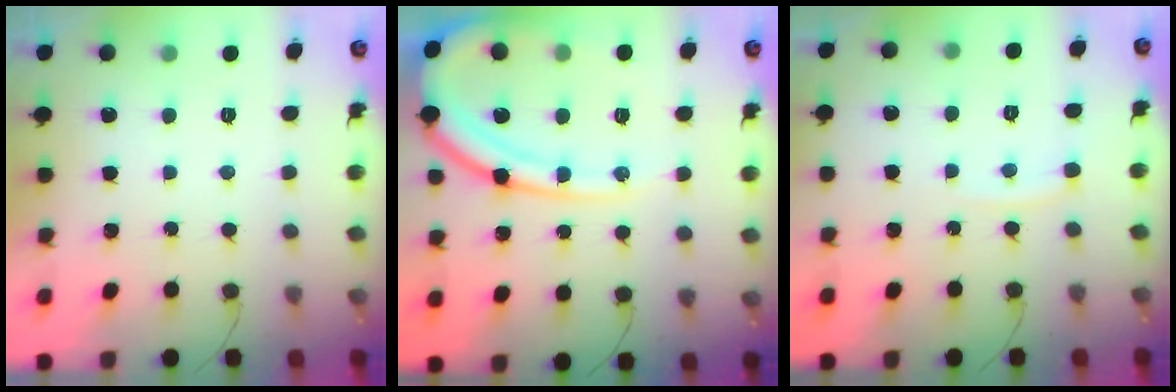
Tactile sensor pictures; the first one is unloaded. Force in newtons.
{"total": 17.2, "press": 17.1, "slide": 1.9}
{"total": 5.1, "press": 5.0, "slide": 0.7}